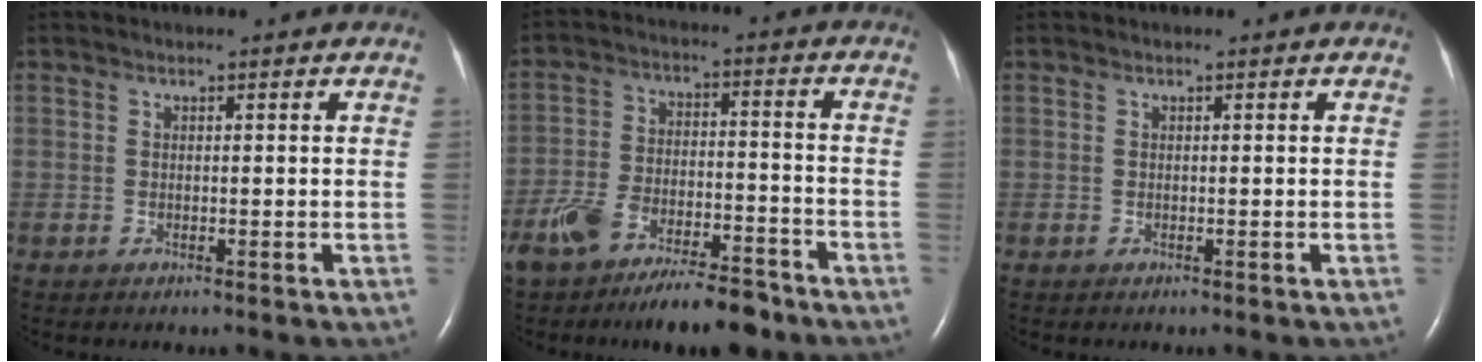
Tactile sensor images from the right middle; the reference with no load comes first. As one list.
[{"total": 13.0, "force": [-10.0, 3.9, 7.2], "torque": [-0.130, 0.006, -0.172]}, {"total": 0.0}]